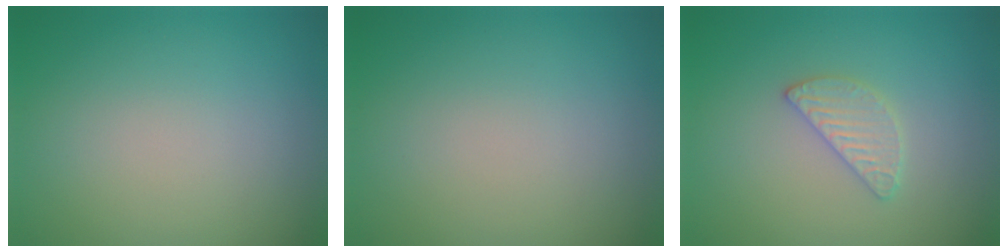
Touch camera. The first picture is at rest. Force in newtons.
{"total": 0.0}
{"total": 2.0, "press": 2.0, "slide": 0.2}